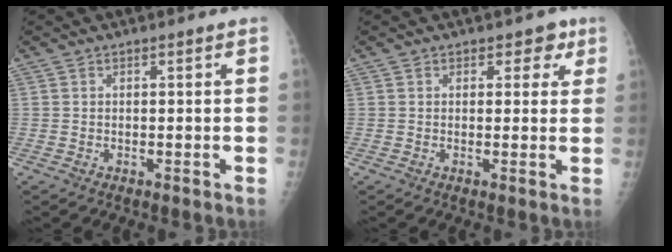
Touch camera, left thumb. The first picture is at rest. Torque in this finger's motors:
{"motor_torque": [-0.35, -0.11, 0.03, 0.11, 0.05]}